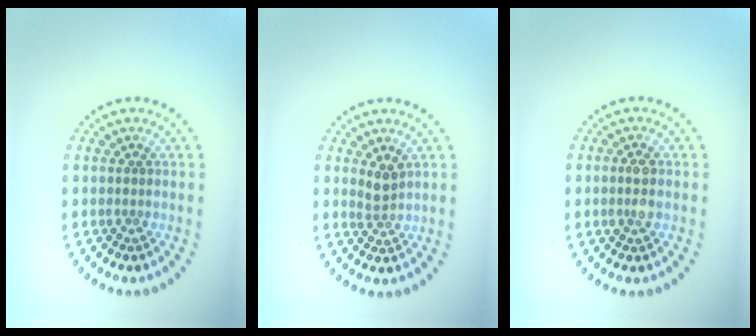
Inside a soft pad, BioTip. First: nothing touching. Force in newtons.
{"total": 1.7, "press": 1.3, "slide": 1.1}
{"total": 1.7, "press": 1.7, "slide": 0.3}